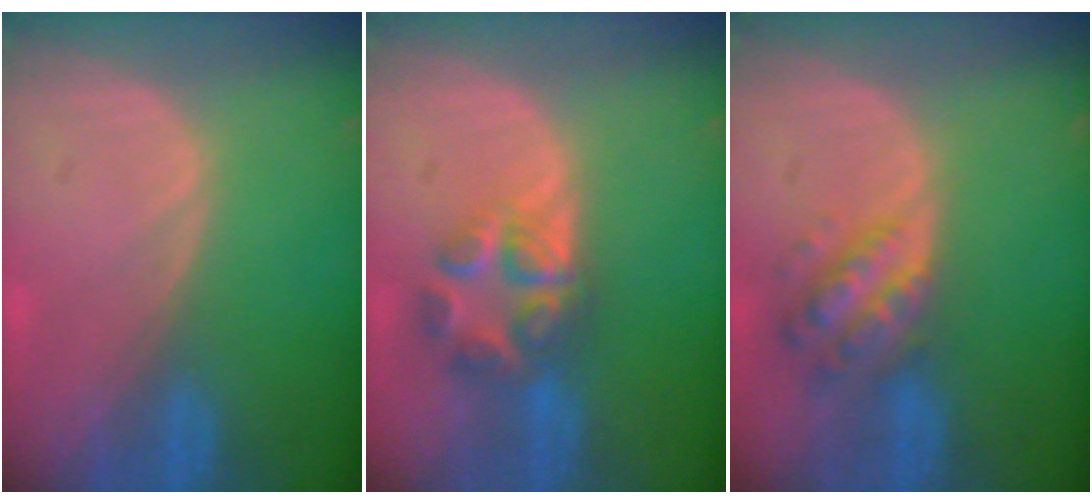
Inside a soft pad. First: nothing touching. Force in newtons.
{"total": 7.0, "press": 5.9, "slide": 3.8}
{"total": 6.3, "press": 5.7, "slide": 2.7}